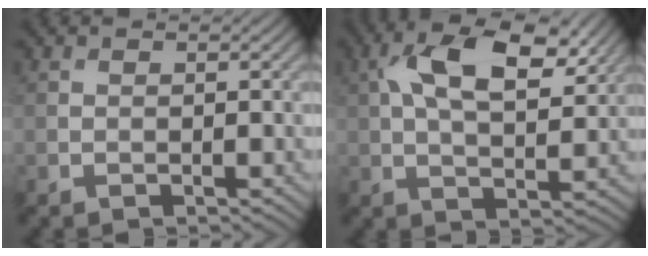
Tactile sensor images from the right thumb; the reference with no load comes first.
{"total": 12.0, "force": [4.7, 5.6, 9.5], "torque": [-0.179, 0.009, 0.077]}